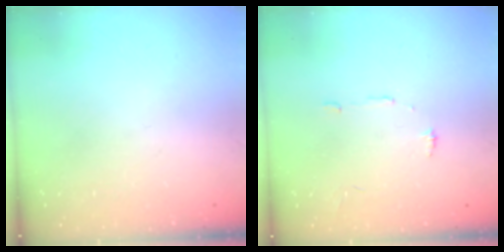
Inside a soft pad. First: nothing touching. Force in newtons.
{"total": 4.7, "press": 4.7, "slide": 0.3}